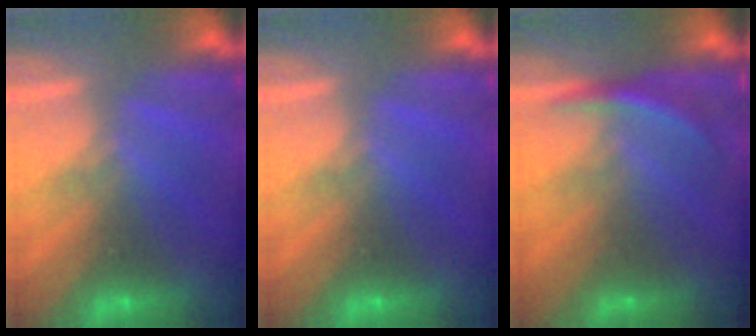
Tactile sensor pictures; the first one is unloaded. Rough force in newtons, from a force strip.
{"total": 0.0}
{"total": 3.4}